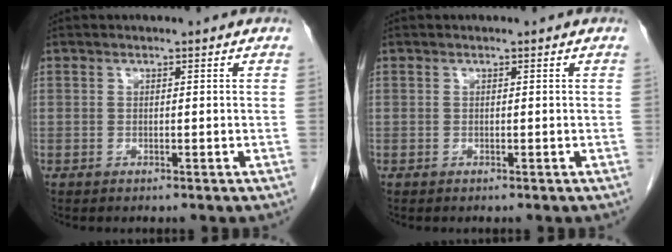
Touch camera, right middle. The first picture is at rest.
{"total": 0.0}